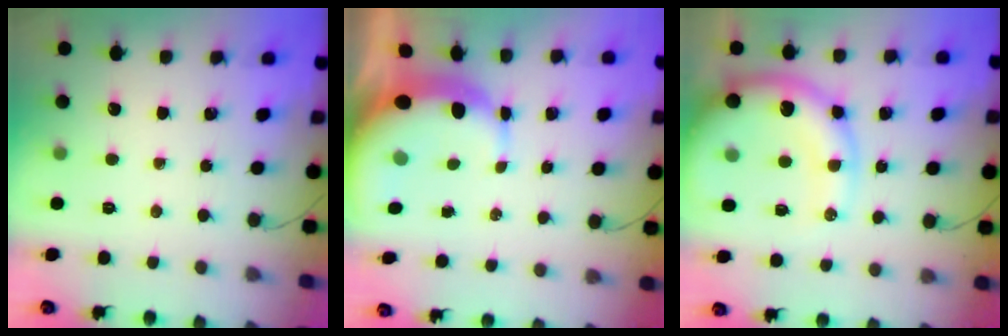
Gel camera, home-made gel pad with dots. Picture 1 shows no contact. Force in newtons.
{"total": 8.0, "press": 7.9, "slide": 1.4}
{"total": 17.5, "press": 17.1, "slide": 3.8}